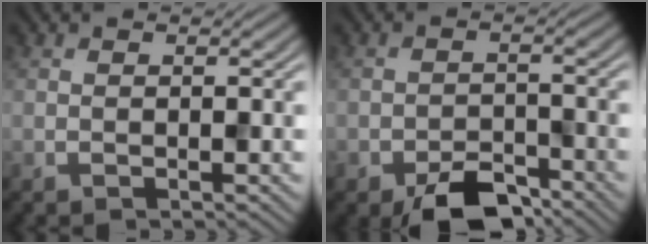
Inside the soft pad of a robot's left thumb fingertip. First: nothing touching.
{"total": 5.4, "force": [-4.2, 2.3, 2.6], "torque": [-0.035, 0.001, -0.074]}